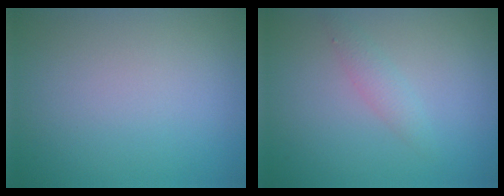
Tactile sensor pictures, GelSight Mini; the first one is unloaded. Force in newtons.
{"total": 1.5, "press": 1.5, "slide": 0.0}